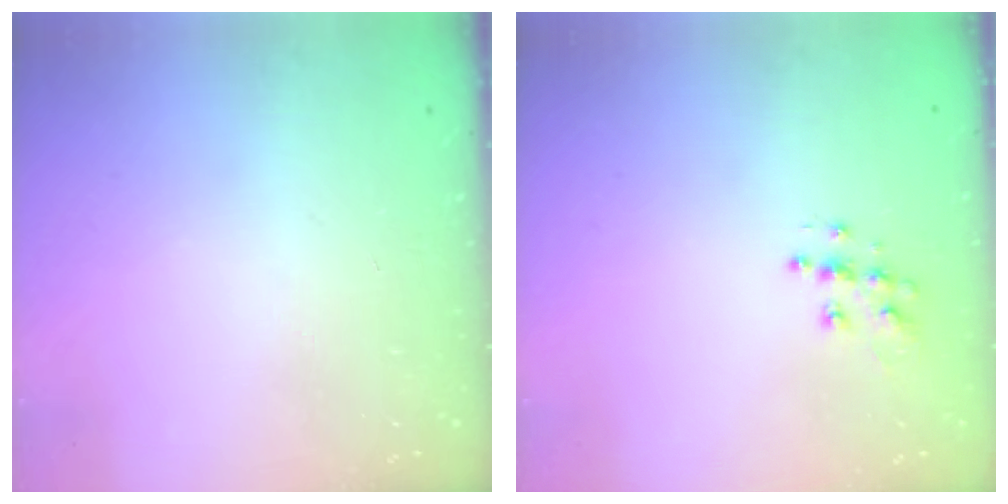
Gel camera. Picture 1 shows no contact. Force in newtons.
{"total": 8.0, "press": 8.0, "slide": 0.4}